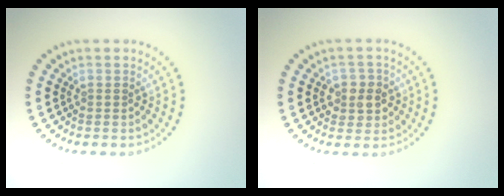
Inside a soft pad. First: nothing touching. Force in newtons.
{"total": 2.2, "press": 2.1, "slide": 0.6}